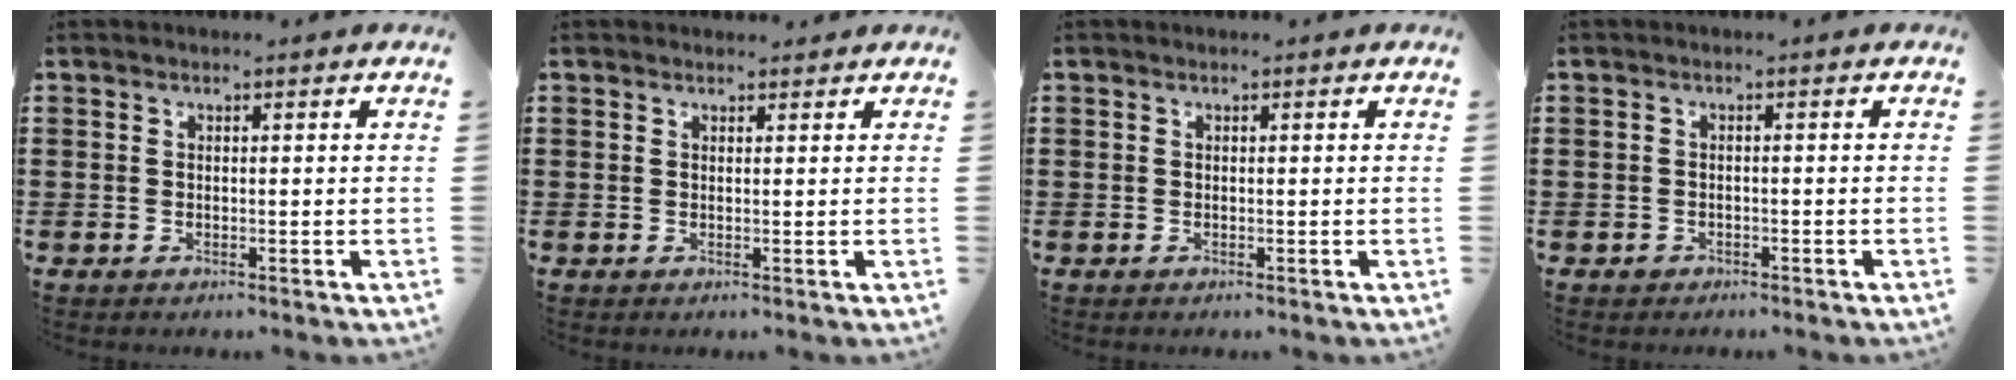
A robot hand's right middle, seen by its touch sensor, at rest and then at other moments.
{"total": 0.8, "force": [0.7, 0.5, 0.0], "torque": [0.008, -0.003, 0.011]}
{"total": 0.0}
{"total": 0.7, "force": [-0.6, 0.4, 0.1], "torque": [-0.002, 0.001, -0.014]}